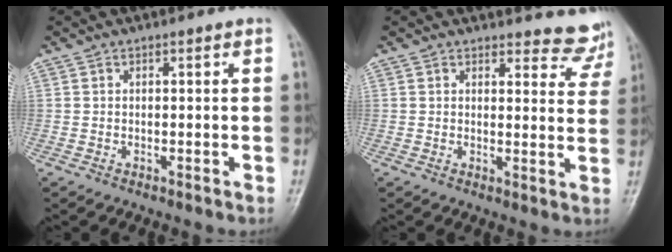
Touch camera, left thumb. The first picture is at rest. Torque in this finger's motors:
{"motor_torque": [0.04, 0.03, -0.12, 0.16, 0.01]}